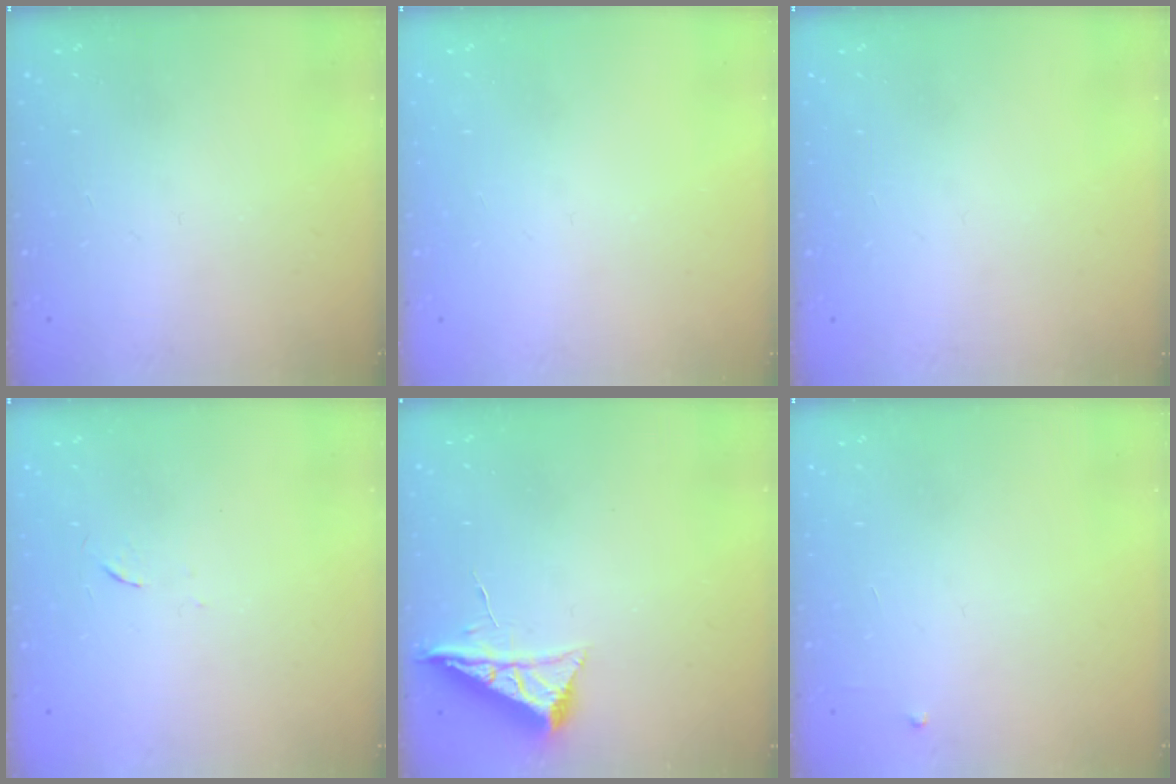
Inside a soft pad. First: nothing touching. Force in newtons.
{"total": 0.0}
{"total": 0.0}
{"total": 3.7, "press": 3.4, "slide": 1.3}
{"total": 6.5, "press": 6.5, "slide": 0.8}
{"total": 2.6, "press": 2.6, "slide": 0.4}